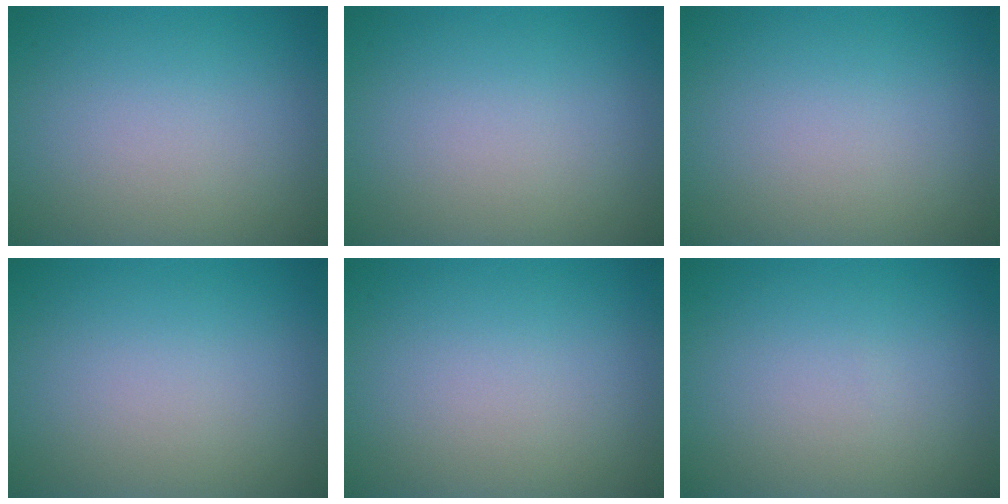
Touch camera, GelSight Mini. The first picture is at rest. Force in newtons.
{"total": 0.0}
{"total": 0.0}
{"total": 0.0}
{"total": 0.0}
{"total": 0.0}